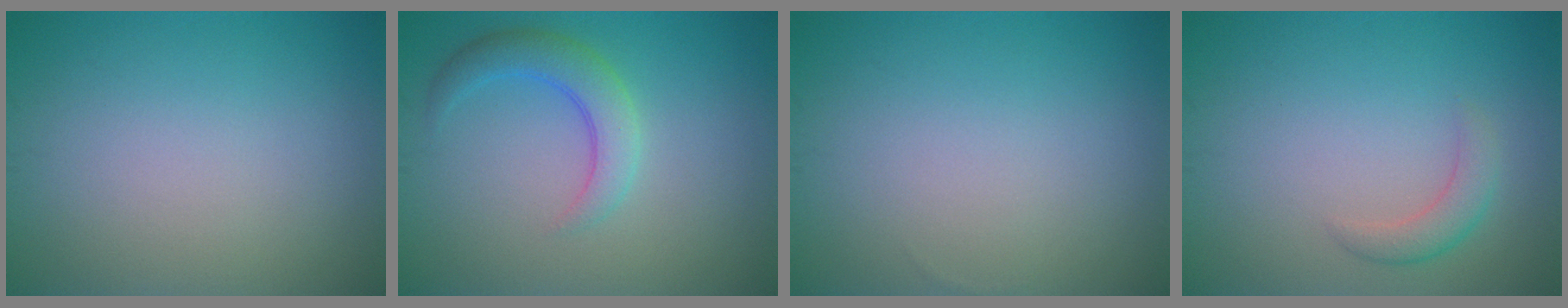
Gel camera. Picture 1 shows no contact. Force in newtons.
{"total": 3.4, "press": 3.4, "slide": 0.1}
{"total": 0.0}
{"total": 2.0, "press": 2.0, "slide": 0.1}